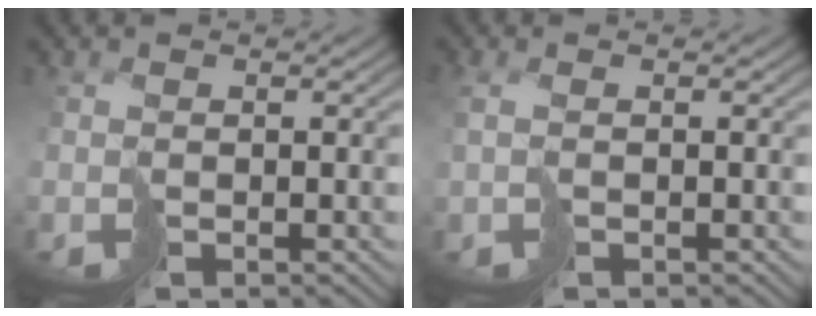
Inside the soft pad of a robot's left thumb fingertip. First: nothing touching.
{"total": 2.4, "force": [-0.4, 1.1, 2.0], "torque": [-0.050, 0.001, -0.004]}